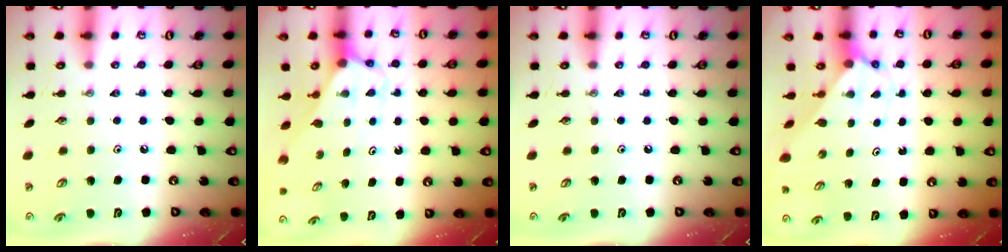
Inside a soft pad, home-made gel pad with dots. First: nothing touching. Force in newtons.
{"total": 3.0, "press": 3.0, "slide": 0.2}
{"total": 0.0}
{"total": 2.3, "press": 2.3, "slide": 0.2}